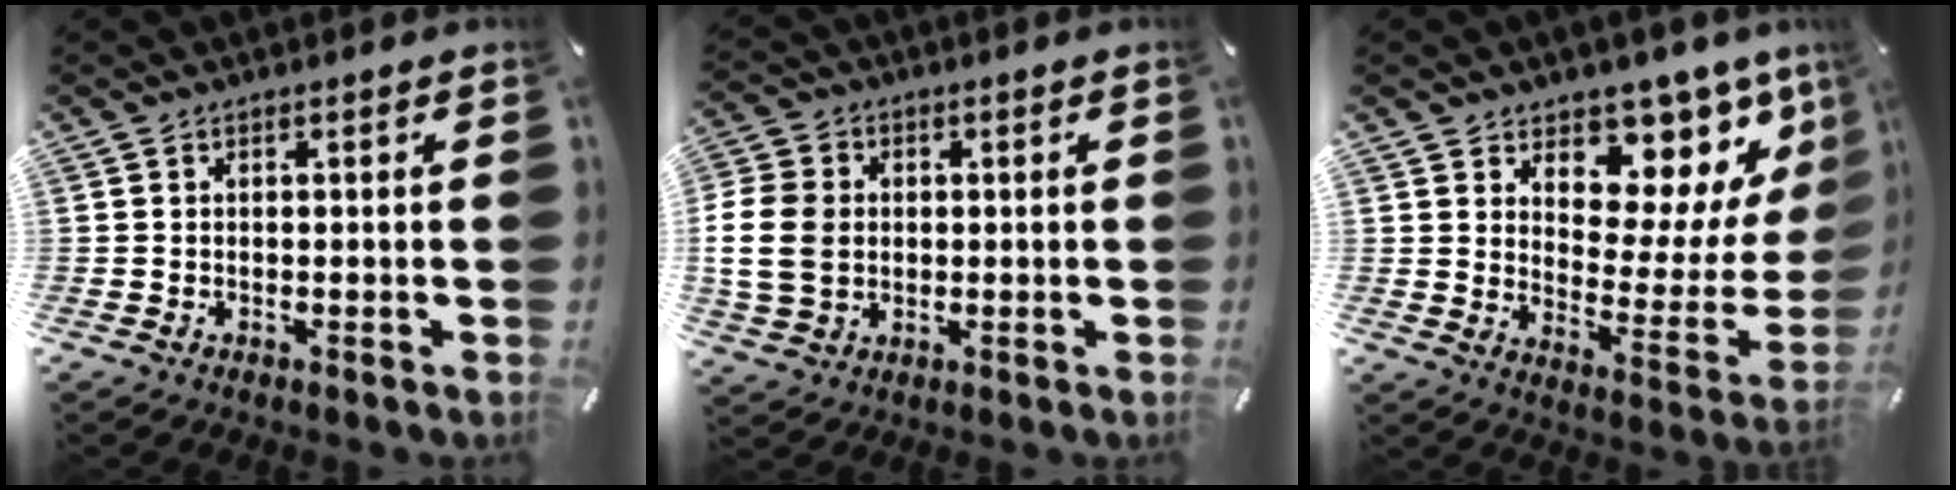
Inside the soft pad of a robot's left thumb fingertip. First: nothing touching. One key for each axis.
{"total": 10.2, "fx": -0.1, "fy": 8.7, "fz": 5.3, "tx": -0.134, "ty": 0.014, "tz": 0.000}
{"total": 10.2, "fx": 7.3, "fy": 6.4, "fz": 3.2, "tx": -0.024, "ty": -0.089, "tz": 0.124}